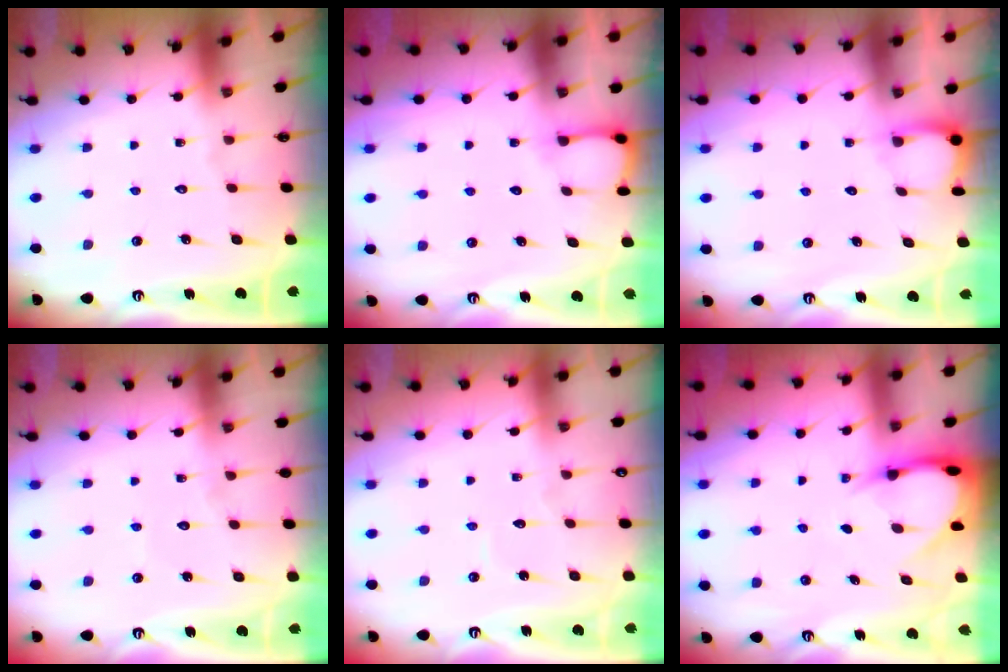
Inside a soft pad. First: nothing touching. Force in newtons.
{"total": 2.6, "press": 2.6, "slide": 0.3}
{"total": 1.9, "press": 1.9, "slide": 0.2}
{"total": 2.7, "press": 2.7, "slide": 0.2}
{"total": 2.8, "press": 2.8, "slide": 0.3}
{"total": 3.8, "press": 3.8, "slide": 0.3}